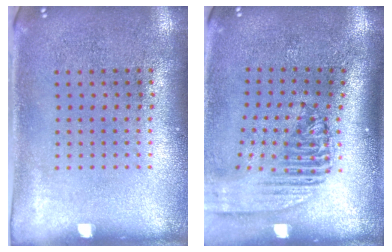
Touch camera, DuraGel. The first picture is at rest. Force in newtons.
{"total": 2.3, "press": 1.7, "slide": 1.5}